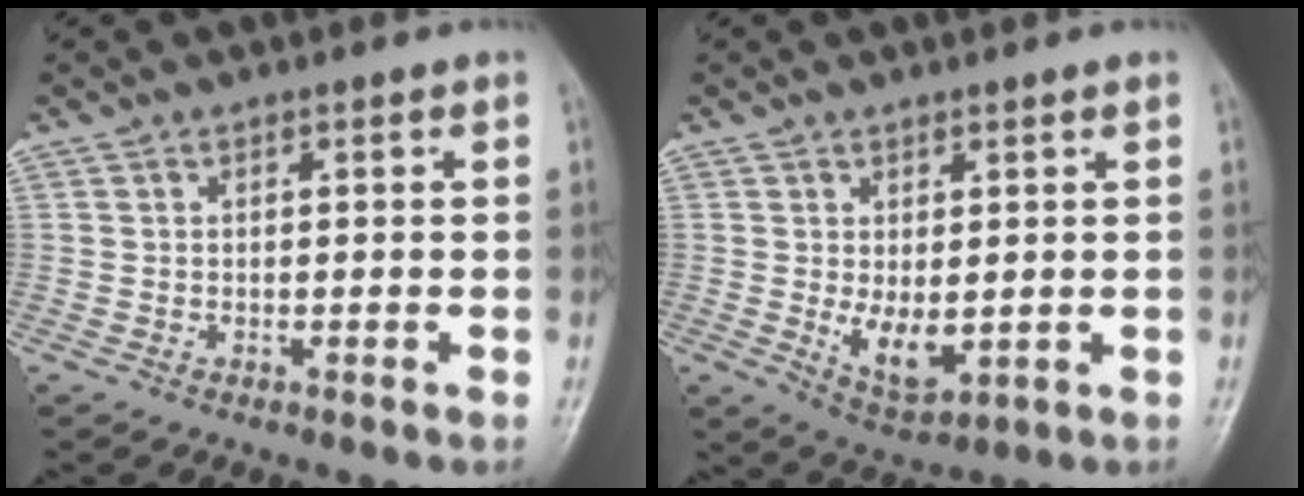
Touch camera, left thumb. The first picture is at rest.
{"total": 6.3, "force": [0.1, 3.1, 5.5], "torque": [-0.080, -0.016, 0.017]}